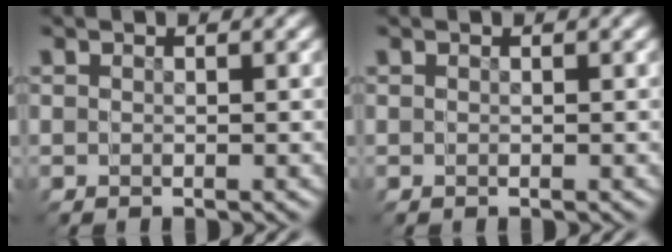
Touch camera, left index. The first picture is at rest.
{"total": 0.0}